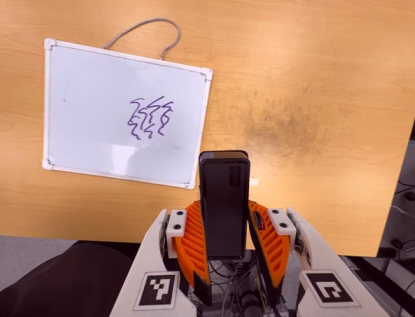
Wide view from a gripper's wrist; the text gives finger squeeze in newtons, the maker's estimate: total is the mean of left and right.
{"total": 4.5, "left": 3.4, "right": 5.6}